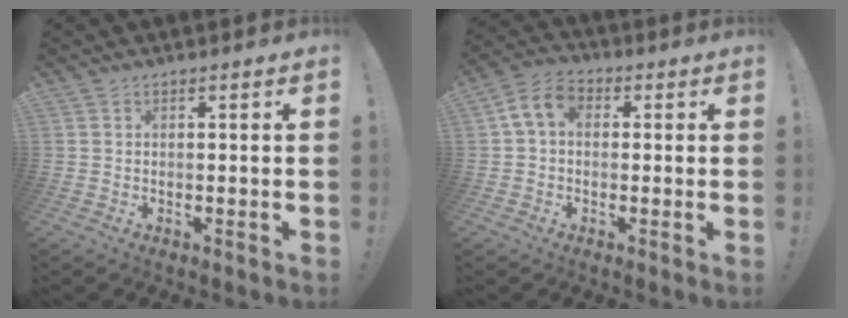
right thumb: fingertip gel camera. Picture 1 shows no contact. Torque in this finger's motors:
{"motor_torque": [0.02, 0.01, 0.31, 0.07, 0.00]}